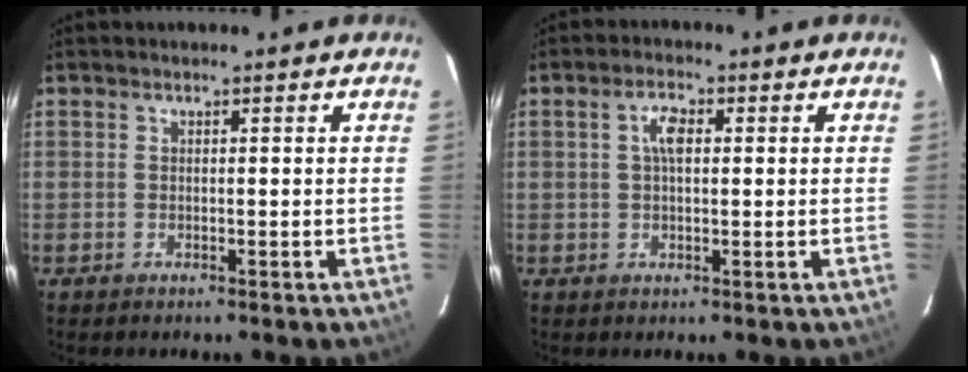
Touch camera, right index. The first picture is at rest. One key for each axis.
{"total": 3.5, "fx": 0.7, "fy": 1.6, "fz": 3.0, "tx": -0.058, "ty": 0.010, "tz": 0.014}